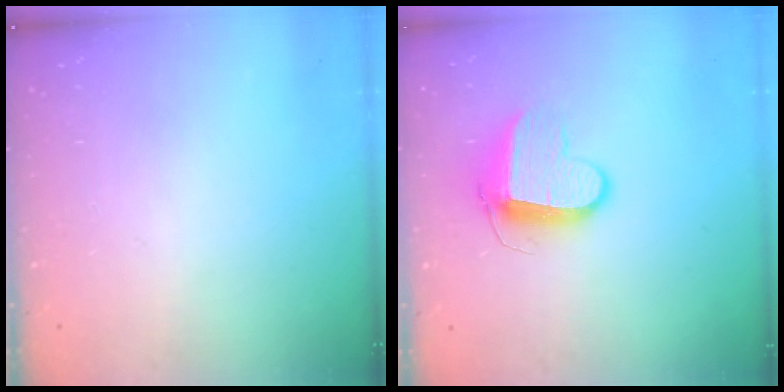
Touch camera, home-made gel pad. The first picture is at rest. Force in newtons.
{"total": 10.3, "press": 10.3, "slide": 0.5}